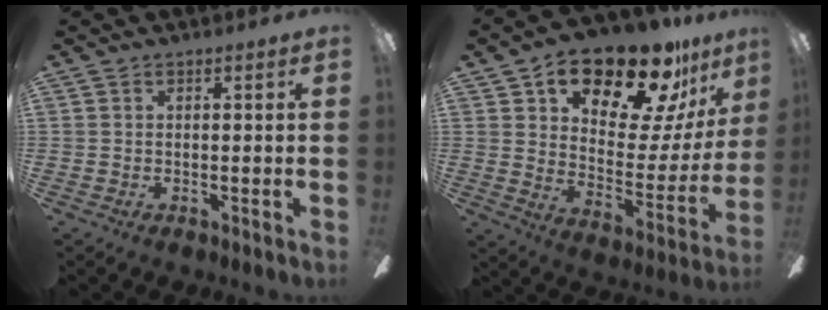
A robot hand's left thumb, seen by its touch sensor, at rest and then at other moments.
{"total": 22.1, "force": [15.7, 9.2, 12.6], "torque": [-0.181, -0.105, 0.265]}